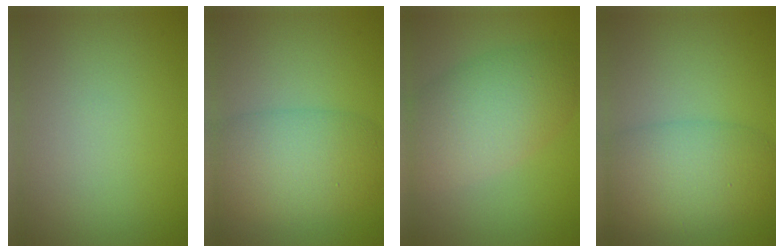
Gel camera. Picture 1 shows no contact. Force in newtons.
{"total": 6.9, "press": 6.9, "slide": 0.2}
{"total": 7.3, "press": 7.3, "slide": 0.4}
{"total": 6.6, "press": 6.6, "slide": 0.3}